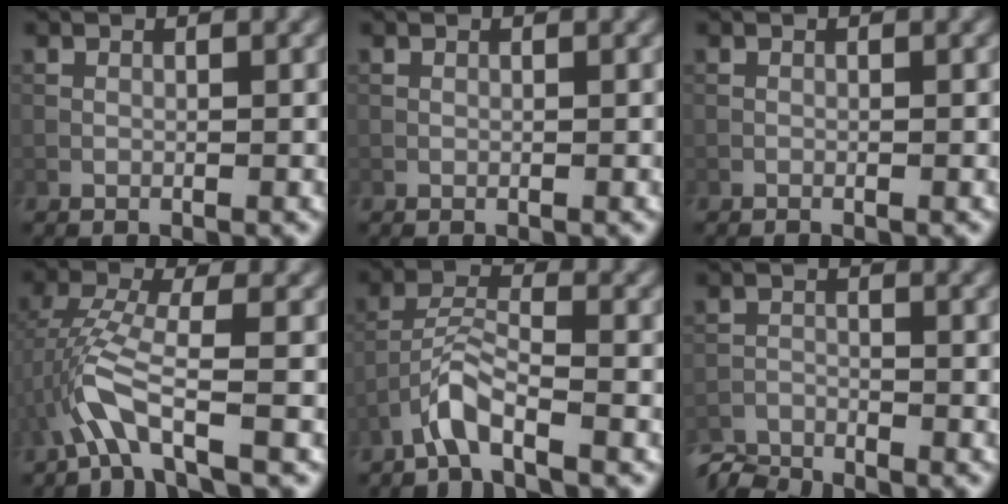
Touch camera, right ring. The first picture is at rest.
{"total": 0.0}
{"total": 0.0}
{"total": 4.0, "force": [-1.9, 0.7, 3.5], "torque": [-0.078, 0.009, -0.043]}
{"total": 3.5, "force": [-2.4, 0.6, 2.4], "torque": [-0.052, 0.013, -0.053]}
{"total": 3.7, "force": [-3.7, 0.4, 0.7], "torque": [-0.020, -0.007, -0.080]}